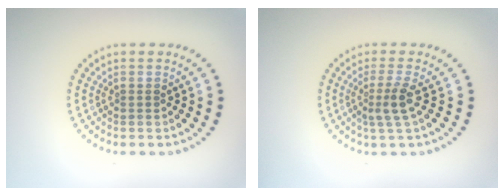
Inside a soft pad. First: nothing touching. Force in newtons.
{"total": 2.4, "press": 1.8, "slide": 1.6}